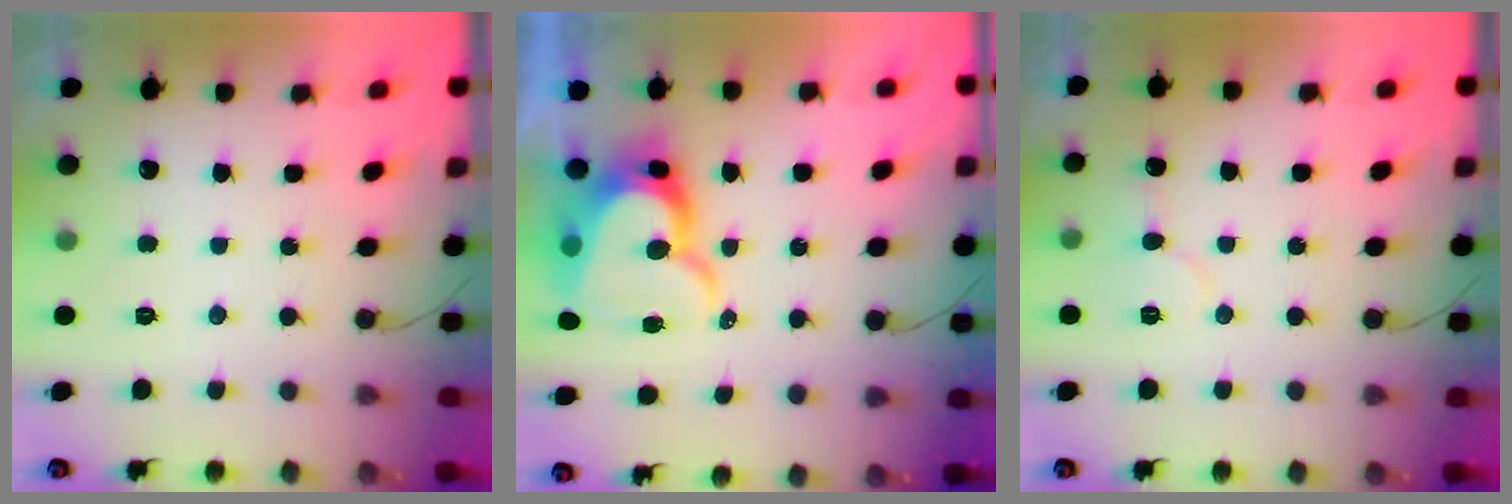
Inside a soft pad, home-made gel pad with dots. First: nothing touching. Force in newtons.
{"total": 14.7, "press": 14.6, "slide": 1.4}
{"total": 6.5, "press": 6.5, "slide": 0.4}